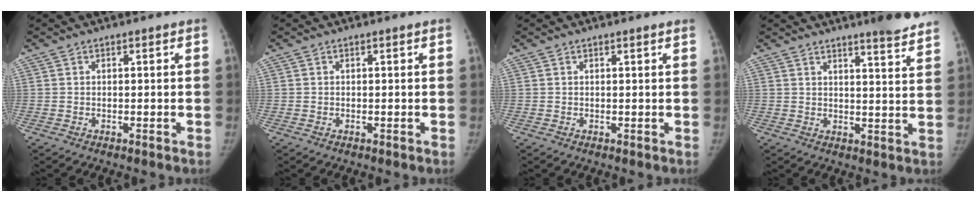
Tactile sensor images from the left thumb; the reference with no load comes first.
{"total": 0.0}
{"total": 0.9, "force": [0.7, -0.1, 0.5], "torque": [-0.011, 0.001, 0.012]}
{"total": 8.5, "force": [7.2, 0.5, 4.6], "torque": [-0.047, -0.046, 0.081]}